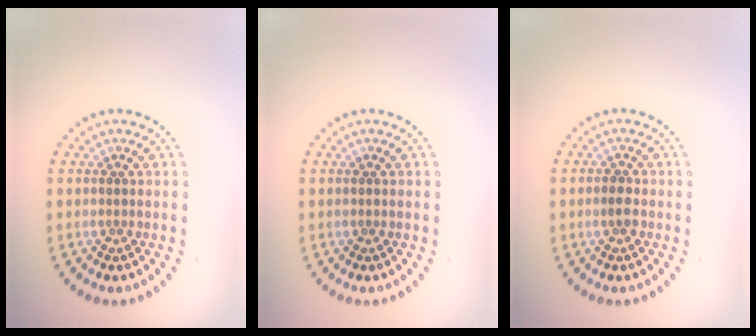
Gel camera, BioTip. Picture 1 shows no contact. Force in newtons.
{"total": 0.0}
{"total": 1.3, "press": 1.2, "slide": 0.4}